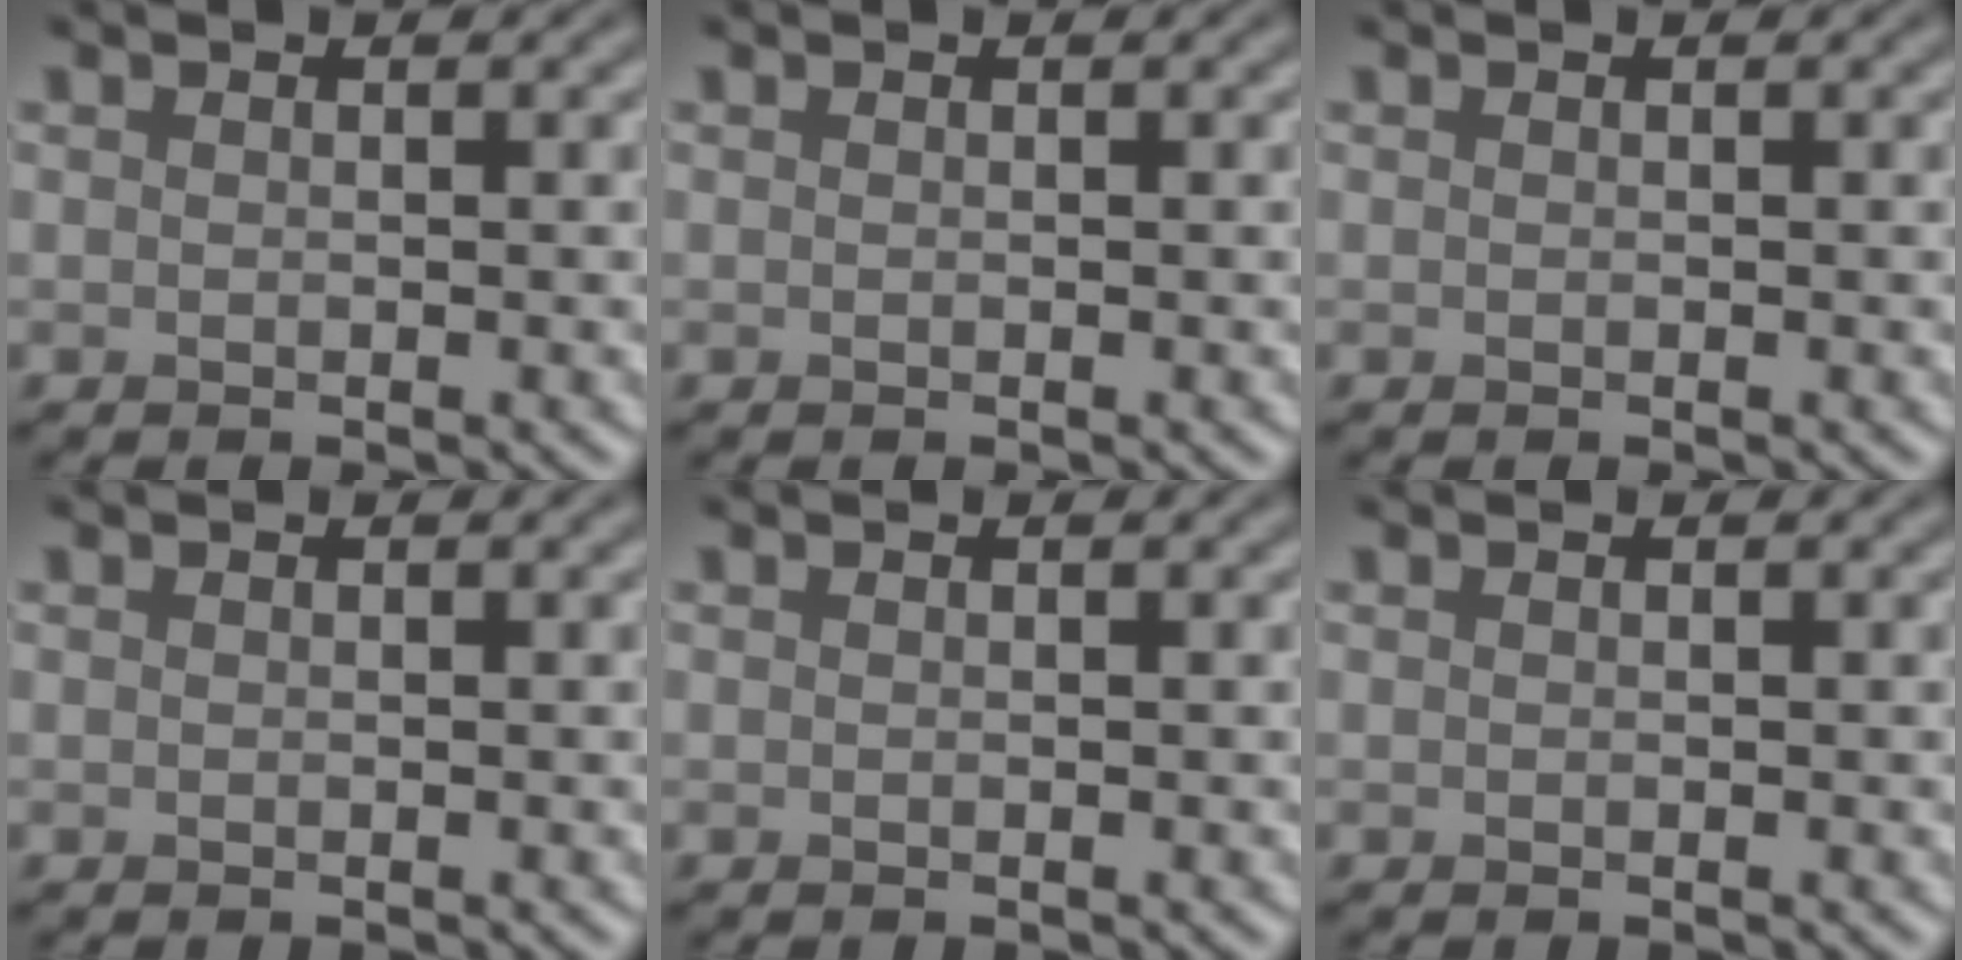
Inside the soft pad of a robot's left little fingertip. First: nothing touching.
{"total": 0.0}
{"total": 0.0}
{"total": 0.0}
{"total": 0.0}
{"total": 0.0}